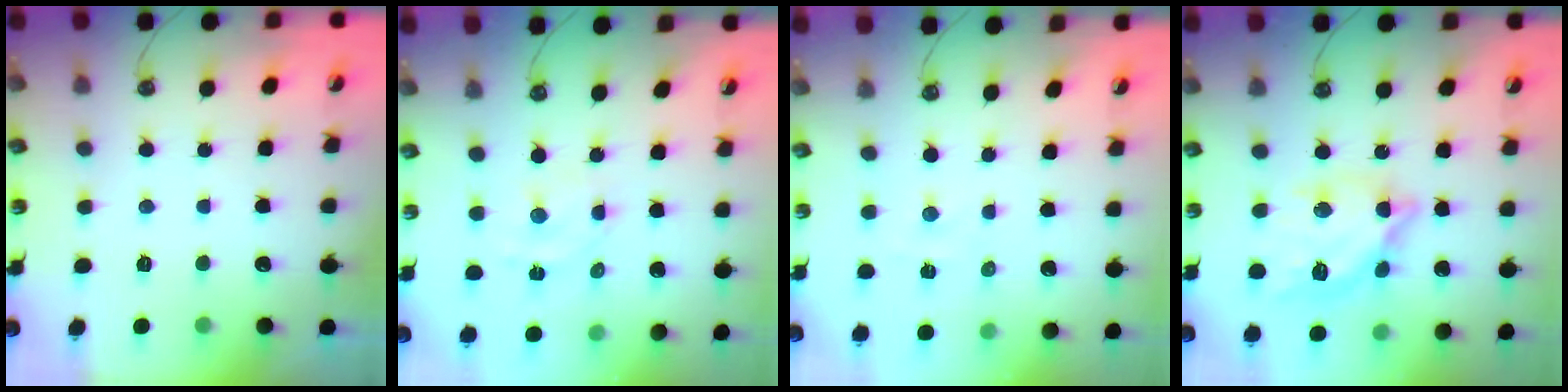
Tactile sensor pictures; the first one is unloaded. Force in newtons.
{"total": 4.7, "press": 4.6, "slide": 0.7}
{"total": 3.4, "press": 3.3, "slide": 0.6}
{"total": 15.0, "press": 15.0, "slide": 1.1}